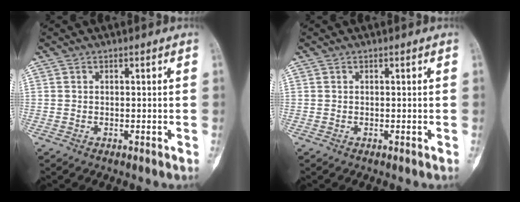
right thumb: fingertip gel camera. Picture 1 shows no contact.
{"total": 0.0}